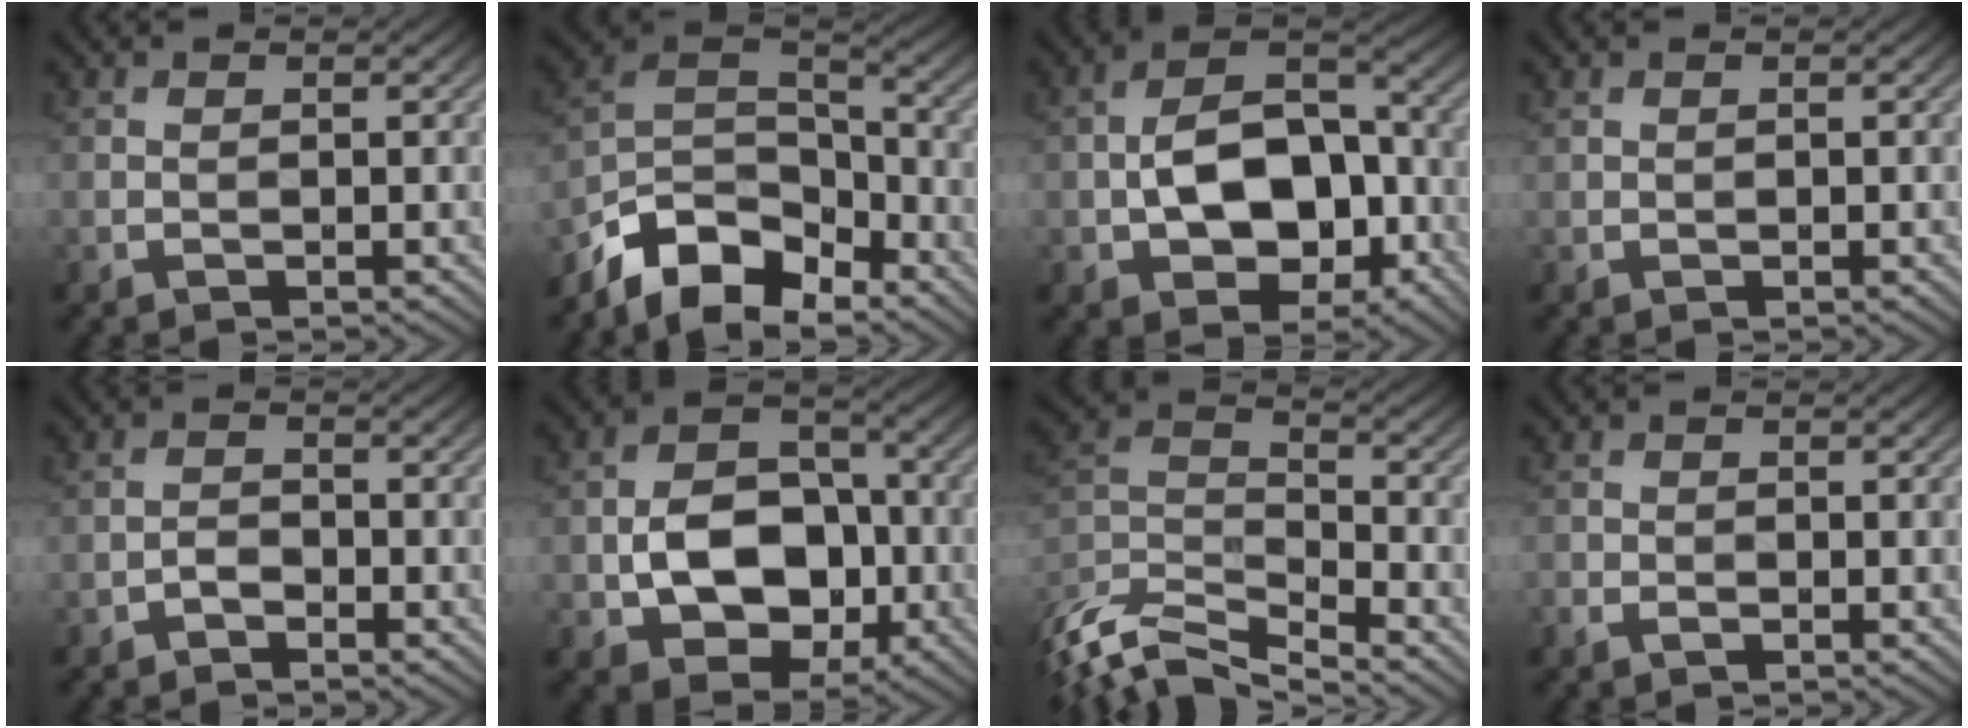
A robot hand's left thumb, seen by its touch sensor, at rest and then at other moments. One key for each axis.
{"total": 10.1, "fx": -7.4, "fy": 4.7, "fz": 5.0, "tx": -0.092, "ty": -0.001, "tz": -0.157}
{"total": 12.0, "fx": -2.8, "fy": 7.6, "fz": 8.8, "tx": -0.143, "ty": 0.002, "tz": -0.049}
{"total": 0.0}
{"total": 1.7, "fx": -1.3, "fy": 0.8, "fz": 0.8, "tx": -0.012, "ty": 0.005, "tz": -0.029}
{"total": 10.6, "fx": -2.1, "fy": 7.5, "fz": 7.1, "tx": -0.130, "ty": -0.004, "tz": -0.038}
{"total": 10.6, "fx": -8.1, "fy": 3.0, "fz": 6.1, "tx": -0.139, "ty": -0.013, "tz": -0.164}
{"total": 1.4, "fx": -0.8, "fy": 0.9, "fz": 0.7, "tx": -0.017, "ty": -0.003, "tz": -0.018}